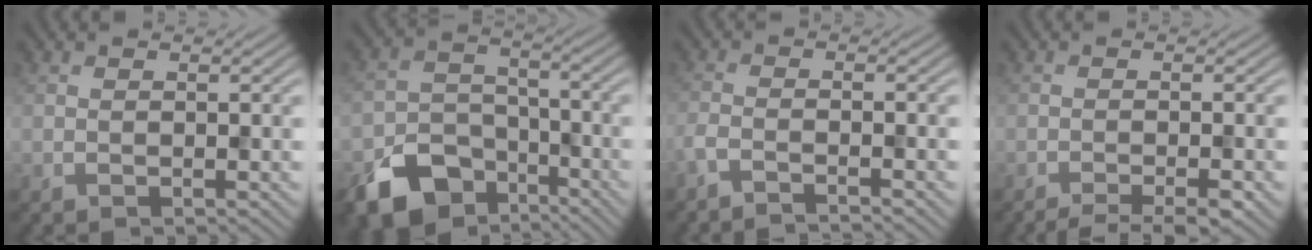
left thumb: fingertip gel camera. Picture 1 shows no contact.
{"total": 11.3, "force": [-7.1, 7.1, 5.1], "torque": [-0.113, -0.025, -0.129]}
{"total": 3.0, "force": [-2.7, 0.3, 1.5], "torque": [-0.022, -0.007, -0.062]}
{"total": 4.3, "force": [-3.3, 0.6, 2.7], "torque": [-0.041, 0.002, -0.053]}